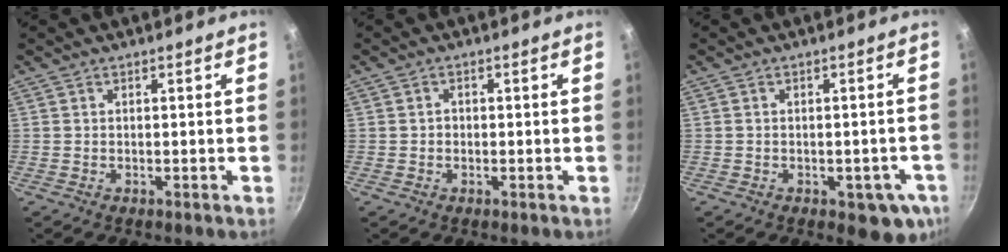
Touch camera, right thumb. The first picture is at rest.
{"total": 1.1, "force": [-0.2, 1.0, 0.5], "torque": [-0.008, 0.004, -0.004]}
{"total": 6.7, "force": [-2.6, 3.7, 4.9], "torque": [-0.029, 0.013, -0.022]}